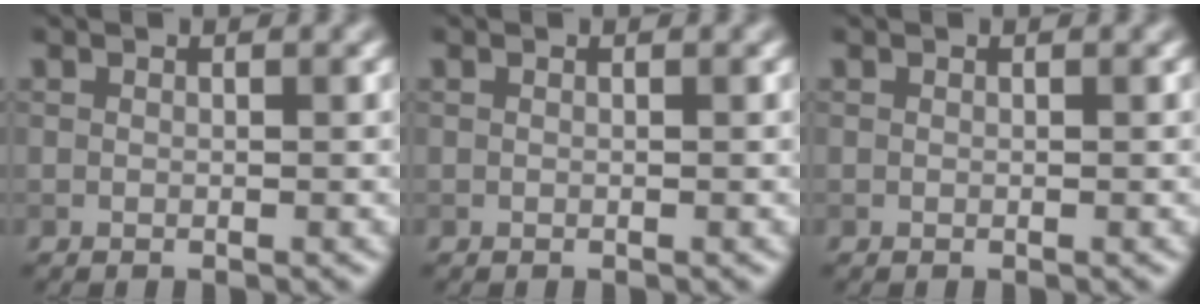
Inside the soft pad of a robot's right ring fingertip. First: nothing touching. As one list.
[{"total": 0.0}, {"total": 0.0}]